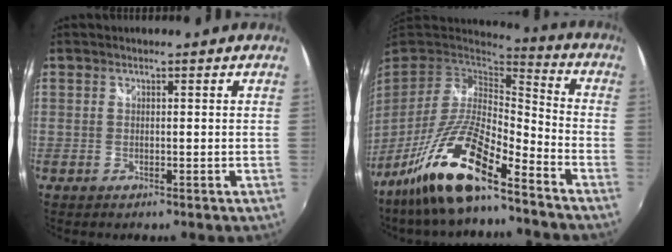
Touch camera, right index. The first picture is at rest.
{"total": 16.2, "force": [-11.4, 3.1, 11.2], "torque": [-0.225, -0.018, -0.221]}